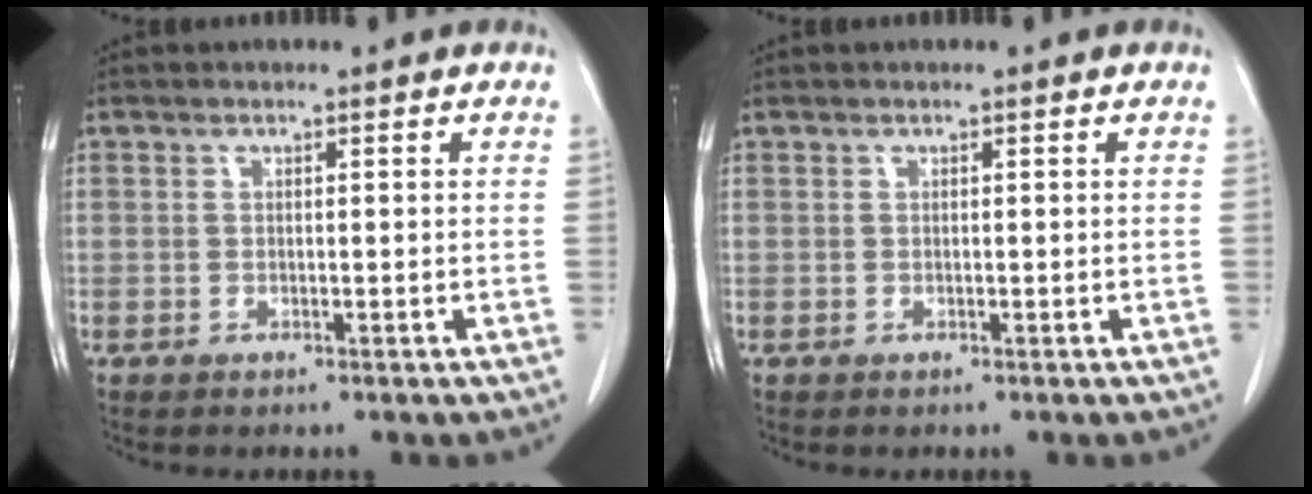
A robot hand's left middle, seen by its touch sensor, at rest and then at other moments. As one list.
[{"total": 0.0}]